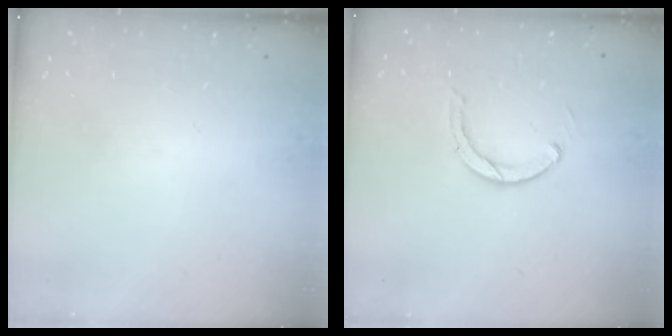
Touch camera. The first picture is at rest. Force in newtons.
{"total": 2.9, "press": 2.9, "slide": 0.4}